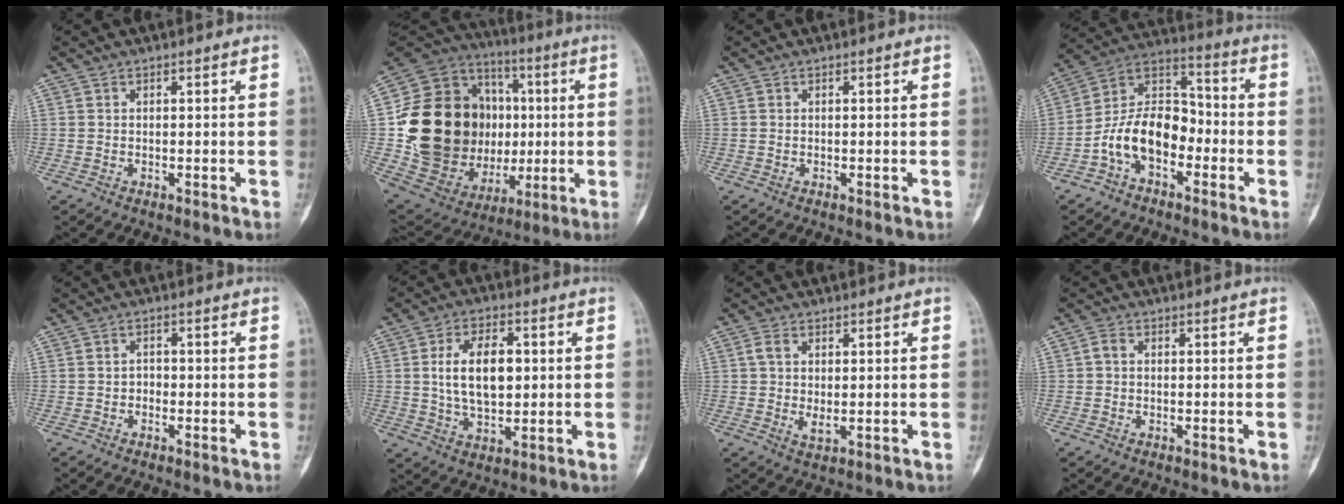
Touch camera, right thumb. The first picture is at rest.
{"total": 31.8, "force": [0.4, 23.0, 21.8], "torque": [-0.366, 0.027, 0.028]}
{"total": 0.0}
{"total": 13.1, "force": [-4.7, 8.4, 8.9], "torque": [-0.141, 0.064, -0.095]}
{"total": 1.3, "force": [-0.5, 1.1, 0.5], "torque": [0.001, 0.005, -0.014]}
{"total": 11.3, "force": [1.5, 6.4, 9.2], "torque": [-0.150, 0.001, 0.030]}
{"total": 3.9, "force": [0.7, 2.1, 3.2], "torque": [-0.066, -0.004, 0.015]}
{"total": 1.4, "force": [0.1, 1.1, 0.8], "torque": [-0.014, 0.004, -0.002]}